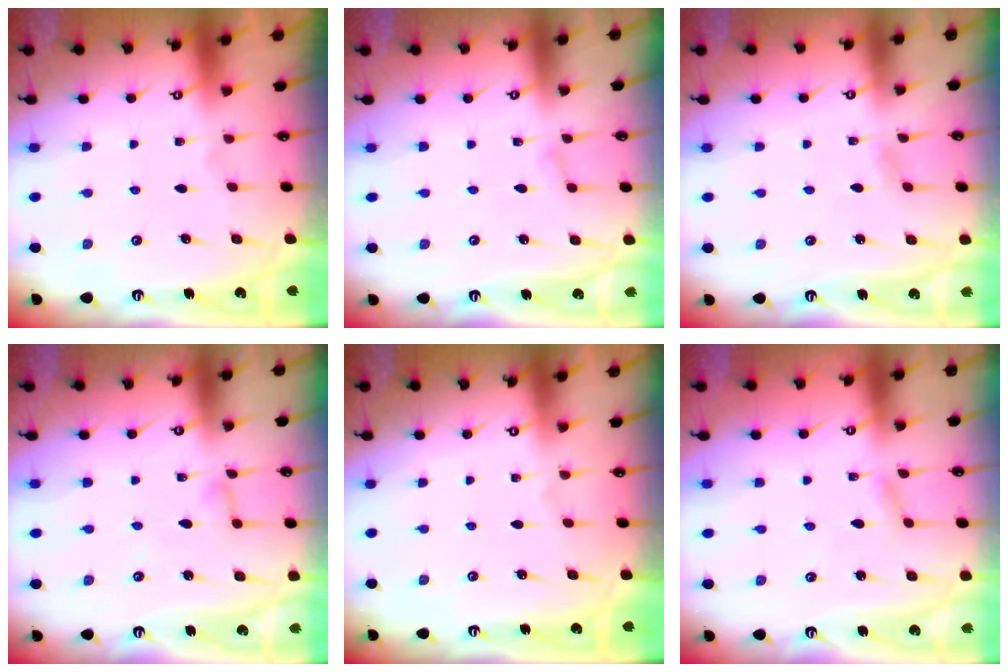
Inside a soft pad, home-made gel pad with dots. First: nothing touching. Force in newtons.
{"total": 2.2, "press": 2.1, "slide": 0.3}
{"total": 2.3, "press": 2.3, "slide": 0.3}
{"total": 3.9, "press": 3.9, "slide": 0.4}
{"total": 0.0}
{"total": 2.3, "press": 2.3, "slide": 0.2}